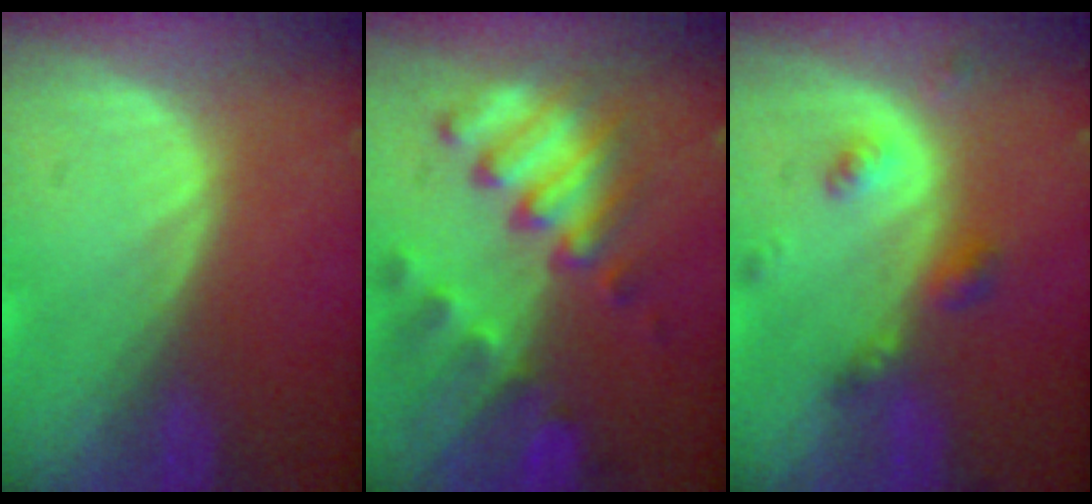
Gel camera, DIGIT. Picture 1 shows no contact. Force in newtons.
{"total": 10.2, "press": 8.9, "slide": 5.1}
{"total": 4.5, "press": 4.2, "slide": 1.8}